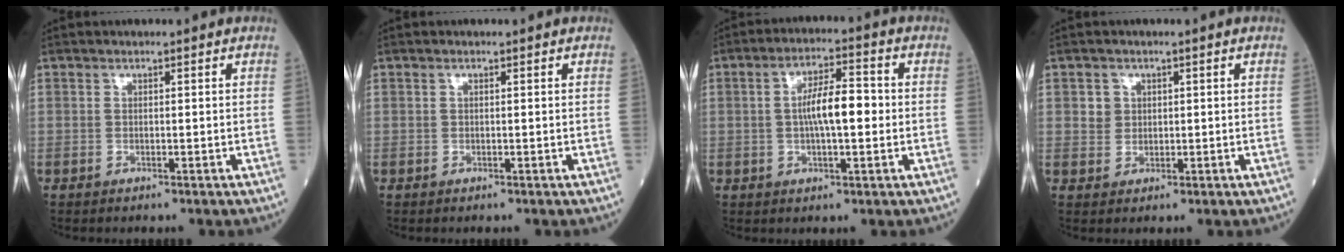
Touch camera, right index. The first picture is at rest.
{"total": 0.0}
{"total": 7.4, "force": [0.0, 1.8, 7.2], "torque": [-0.132, 0.013, -0.003]}
{"total": 2.3, "force": [0.6, 2.1, 0.4], "torque": [-0.003, 0.002, 0.010]}